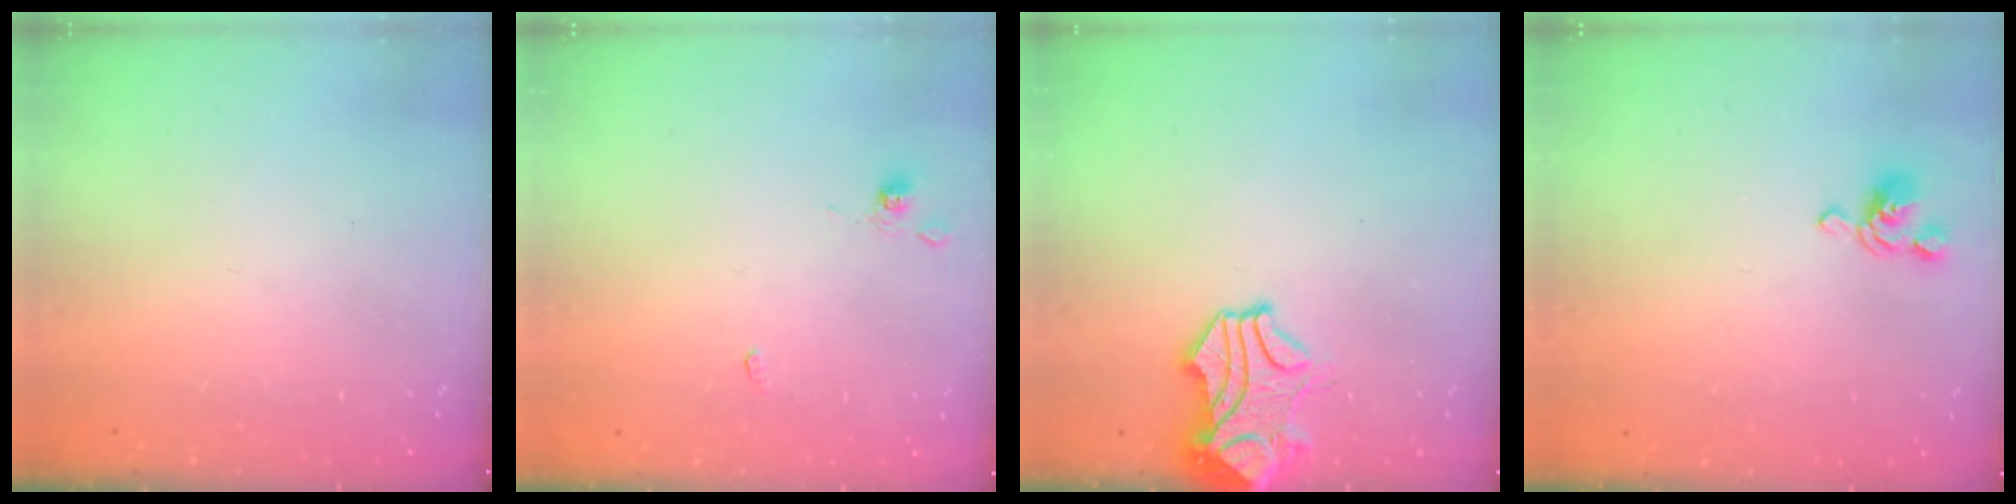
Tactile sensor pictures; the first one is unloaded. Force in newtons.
{"total": 0.0}
{"total": 2.0, "press": 1.6, "slide": 1.2}
{"total": 2.6, "press": 2.5, "slide": 0.7}